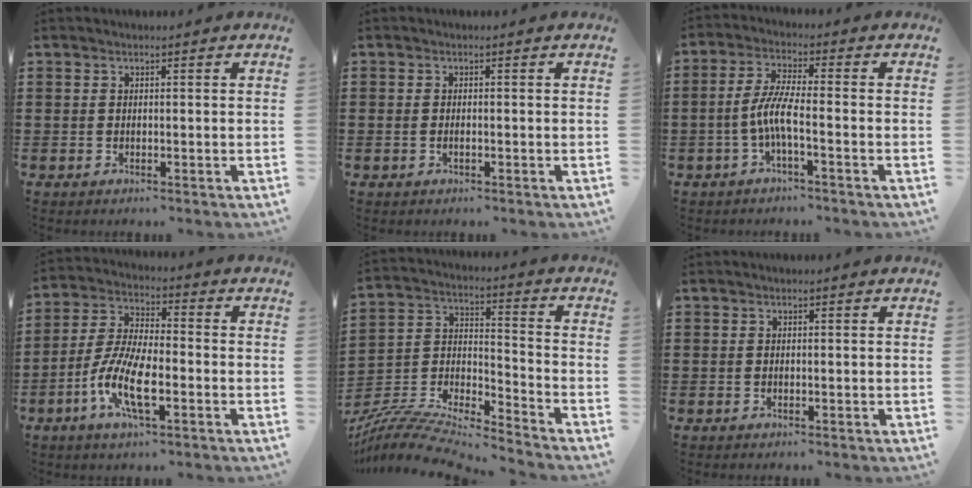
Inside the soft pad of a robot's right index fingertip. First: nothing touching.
{"total": 0.8, "force": [-0.3, 0.3, 0.7], "torque": [-0.014, -0.003, -0.005]}
{"total": 5.4, "force": [-1.8, 0.7, 5.0], "torque": [-0.125, -0.011, -0.045]}
{"total": 9.6, "force": [-3.7, 3.2, 8.3], "torque": [-0.195, -0.014, -0.074]}
{"total": 8.8, "force": [-8.3, 1.1, 2.8], "torque": [-0.062, 0.003, -0.171]}
{"total": 0.0}